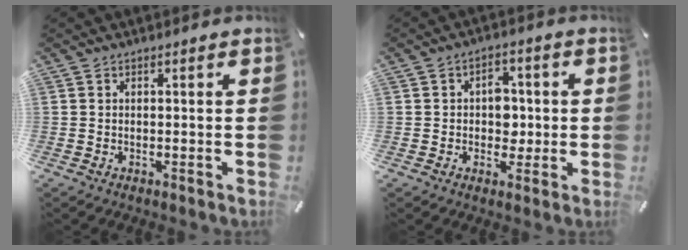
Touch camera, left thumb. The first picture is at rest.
{"total": 5.8, "force": [0.0, 4.8, 3.2], "torque": [-0.034, 0.001, -0.006]}